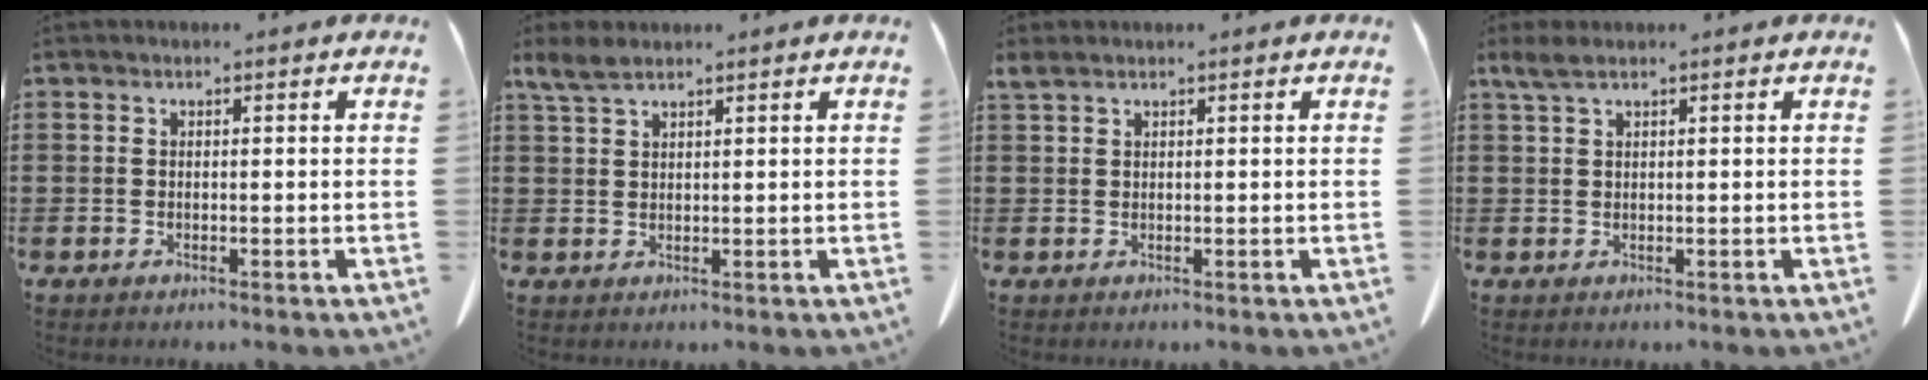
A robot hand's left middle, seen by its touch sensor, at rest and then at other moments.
{"total": 3.2, "force": [2.2, 1.0, 2.1], "torque": [-0.055, 0.001, 0.039]}
{"total": 1.2, "force": [1.0, 0.3, 0.7], "torque": [-0.017, 0.002, 0.019]}
{"total": 2.1, "force": [1.3, 0.4, 1.6], "torque": [-0.035, 0.002, 0.024]}